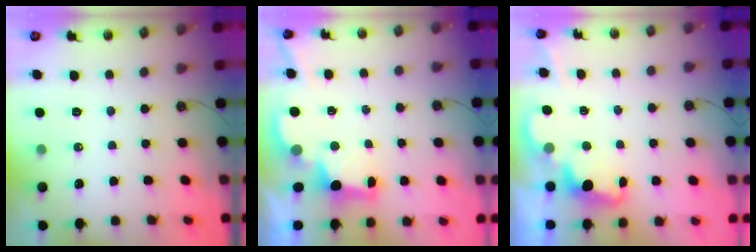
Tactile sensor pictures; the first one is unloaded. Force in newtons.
{"total": 2.8, "press": 2.7, "slide": 0.9}
{"total": 2.4, "press": 2.4, "slide": 0.5}